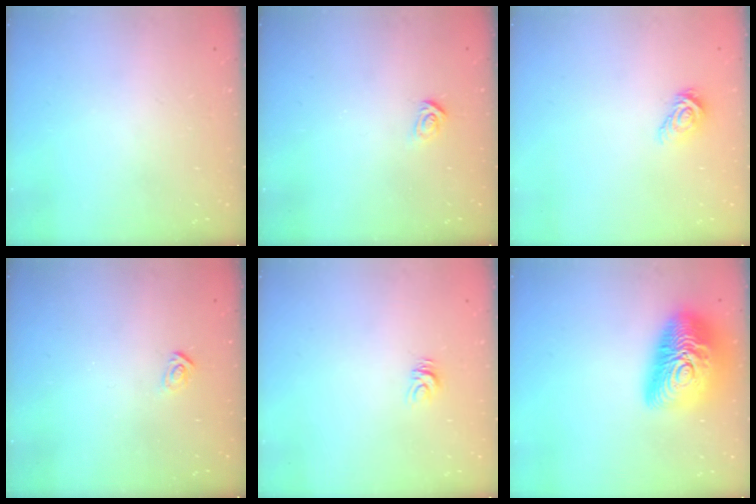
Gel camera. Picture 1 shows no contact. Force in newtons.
{"total": 3.0, "press": 2.9, "slide": 0.4}
{"total": 7.5, "press": 7.5, "slide": 0.3}
{"total": 2.9, "press": 2.9, "slide": 0.3}
{"total": 3.9, "press": 3.9, "slide": 0.2}
{"total": 23.1, "press": 23.0, "slide": 1.3}